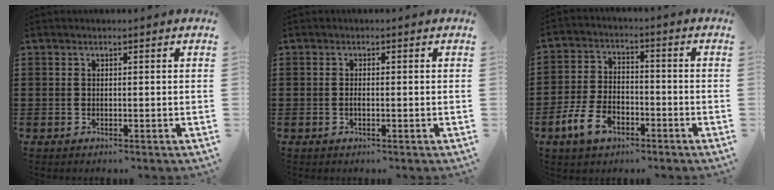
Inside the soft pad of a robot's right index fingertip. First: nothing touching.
{"total": 0.7, "force": [-0.3, 0.2, 0.6], "torque": [-0.013, -0.004, -0.005]}
{"total": 7.1, "force": [-3.9, 4.0, 4.4], "torque": [-0.106, 0.006, -0.079]}